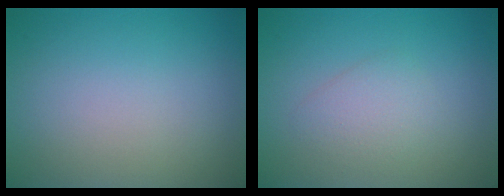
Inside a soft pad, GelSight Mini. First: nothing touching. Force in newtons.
{"total": 2.0, "press": 2.0, "slide": 0.1}